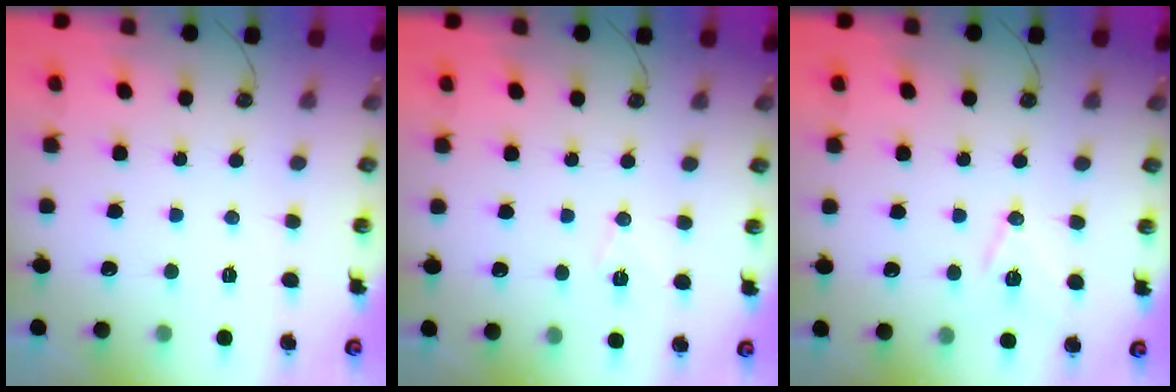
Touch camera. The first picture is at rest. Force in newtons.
{"total": 6.6, "press": 4.8, "slide": 4.5}
{"total": 10.0, "press": 9.3, "slide": 3.7}